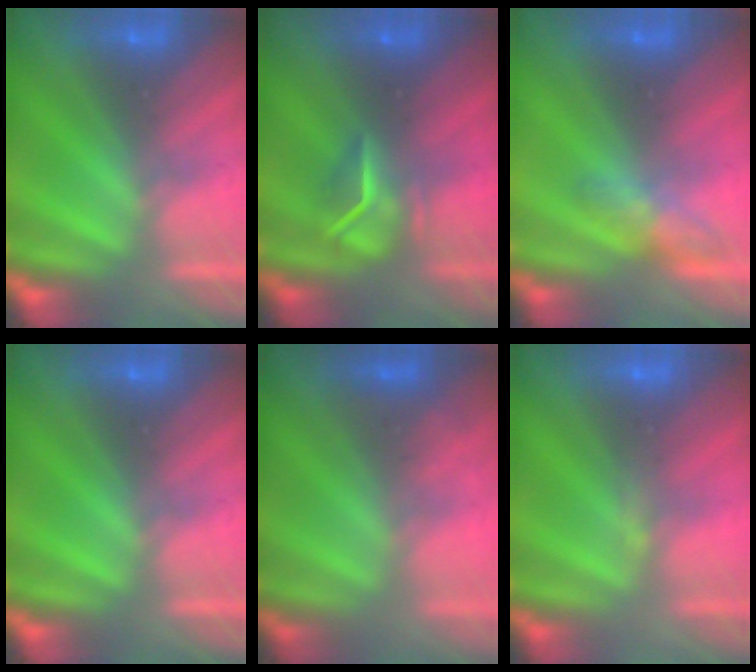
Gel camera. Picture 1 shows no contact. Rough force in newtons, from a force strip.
{"total": 3.3}
{"total": 2.7}
{"total": 0.0}
{"total": 1.9}
{"total": 3.3}